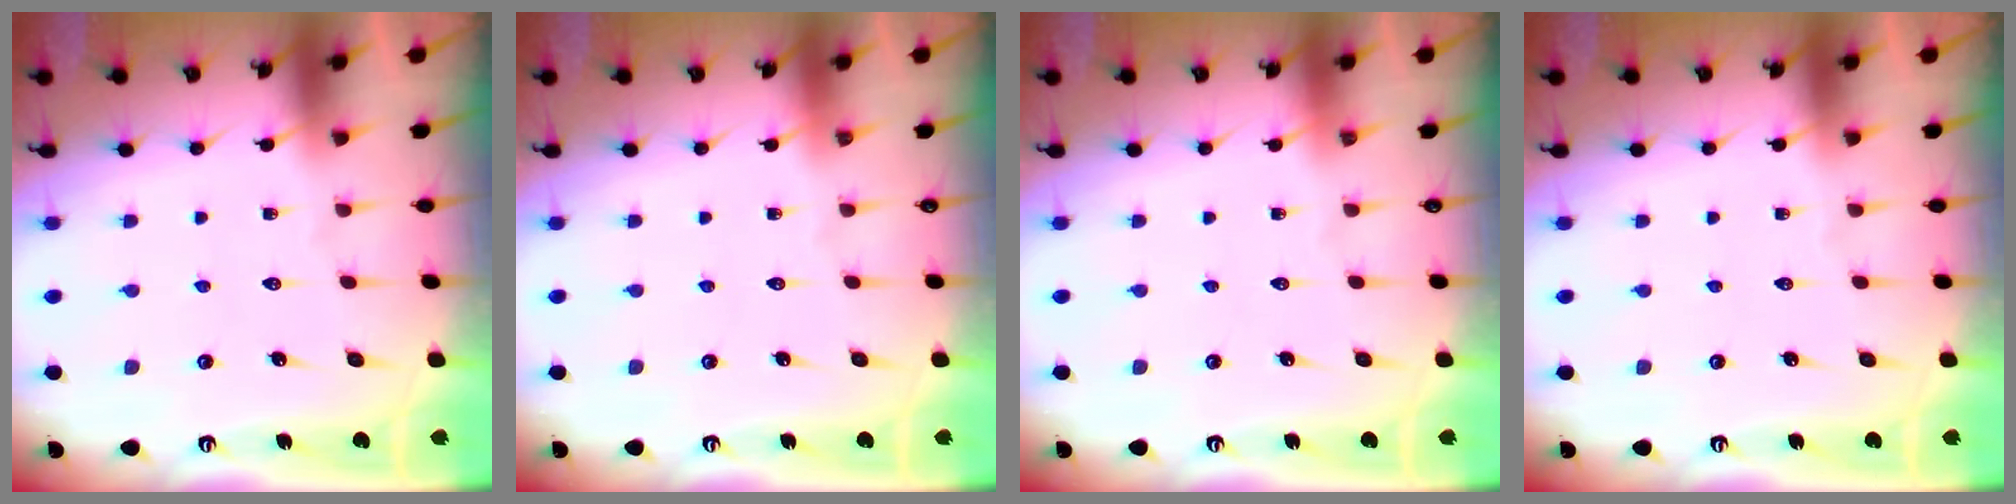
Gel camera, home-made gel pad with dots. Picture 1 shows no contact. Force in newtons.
{"total": 0.0}
{"total": 0.0}
{"total": 0.0}